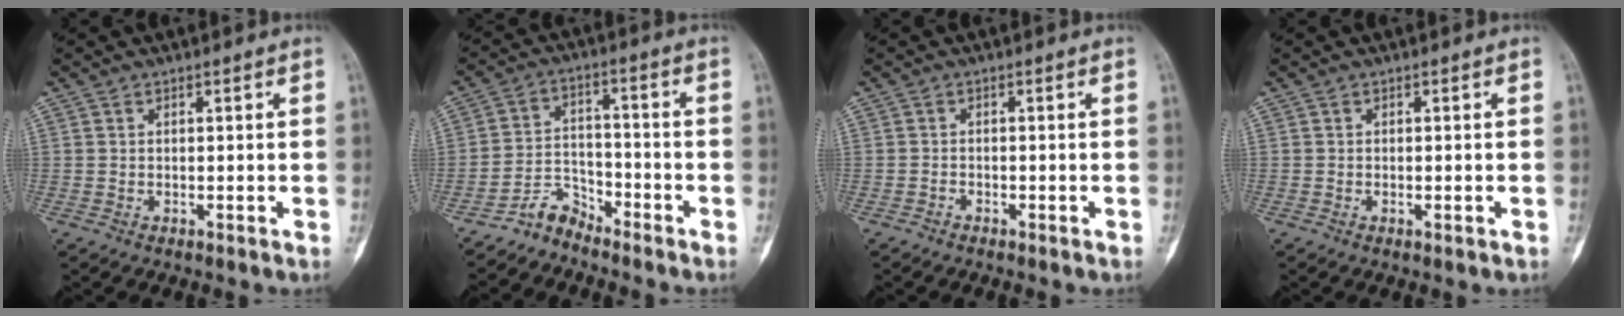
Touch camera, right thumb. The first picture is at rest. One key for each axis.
{"total": 5.5, "fx": -5.1, "fy": 2.0, "fz": 0.5, "tx": 0.002, "ty": 0.047, "tz": -0.101}
{"total": 0.7, "fx": -0.7, "fy": 0.2, "fz": 0.2, "tx": -0.004, "ty": 0.003, "tz": -0.013}
{"total": 1.0, "fx": -0.4, "fy": 0.3, "fz": 0.8, "tx": -0.011, "ty": 0.000, "tz": -0.005}